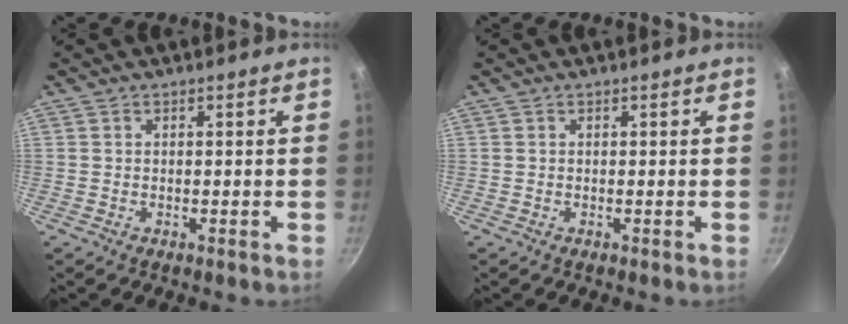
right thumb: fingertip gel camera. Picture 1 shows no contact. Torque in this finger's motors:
{"motor_torque": [-0.01, -0.01, 0.19, -0.23, 0.00]}